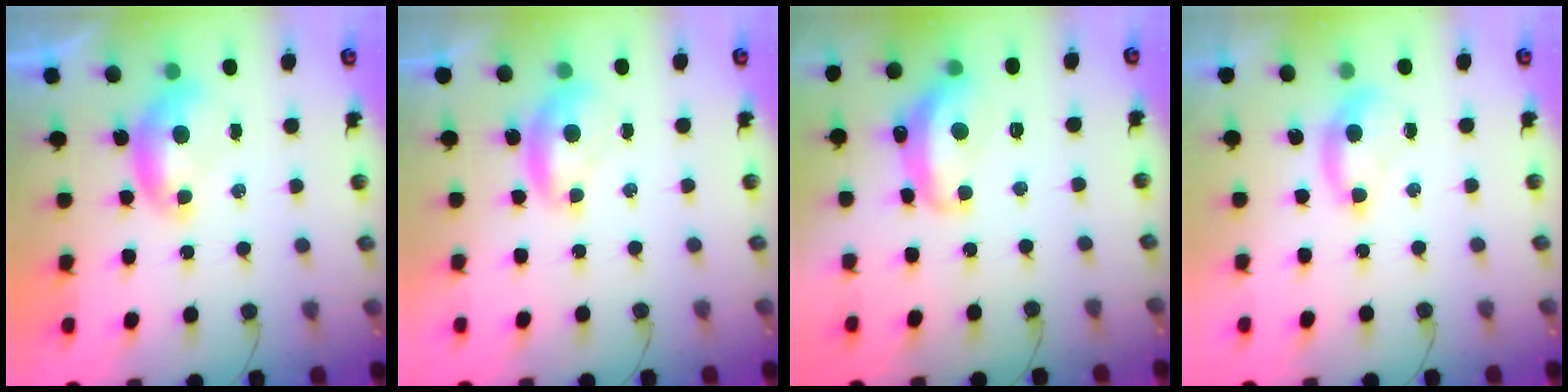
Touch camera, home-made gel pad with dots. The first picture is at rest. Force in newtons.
{"total": 1.1, "press": 0.8, "slide": 0.8}
{"total": 6.7, "press": 6.7, "slide": 0.6}
{"total": 1.3, "press": 1.0, "slide": 0.9}